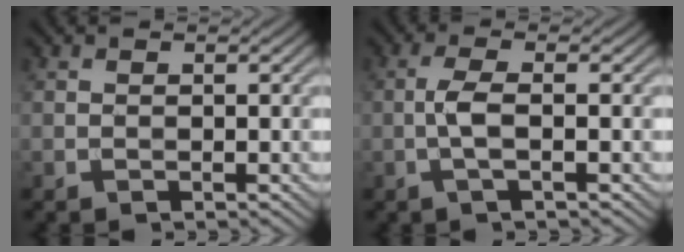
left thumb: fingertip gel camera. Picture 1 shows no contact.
{"total": 3.0, "force": [-0.6, 0.5, 2.9], "torque": [-0.066, 0.006, -0.021]}